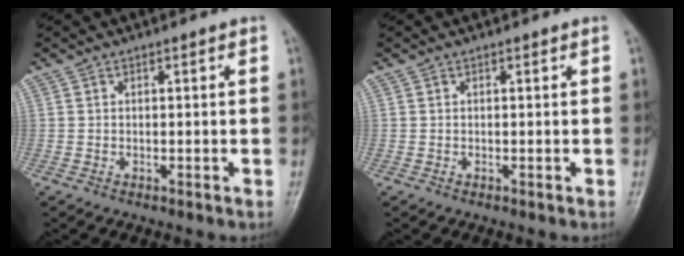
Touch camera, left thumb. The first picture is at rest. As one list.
[{"total": 0.0}]